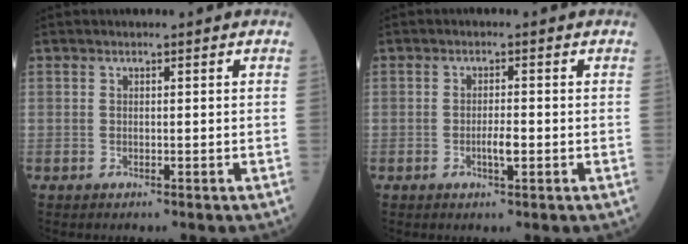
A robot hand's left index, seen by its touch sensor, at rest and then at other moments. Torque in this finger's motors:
{"motor_torque": [0.45, 0.20, 0.07, 0.02]}